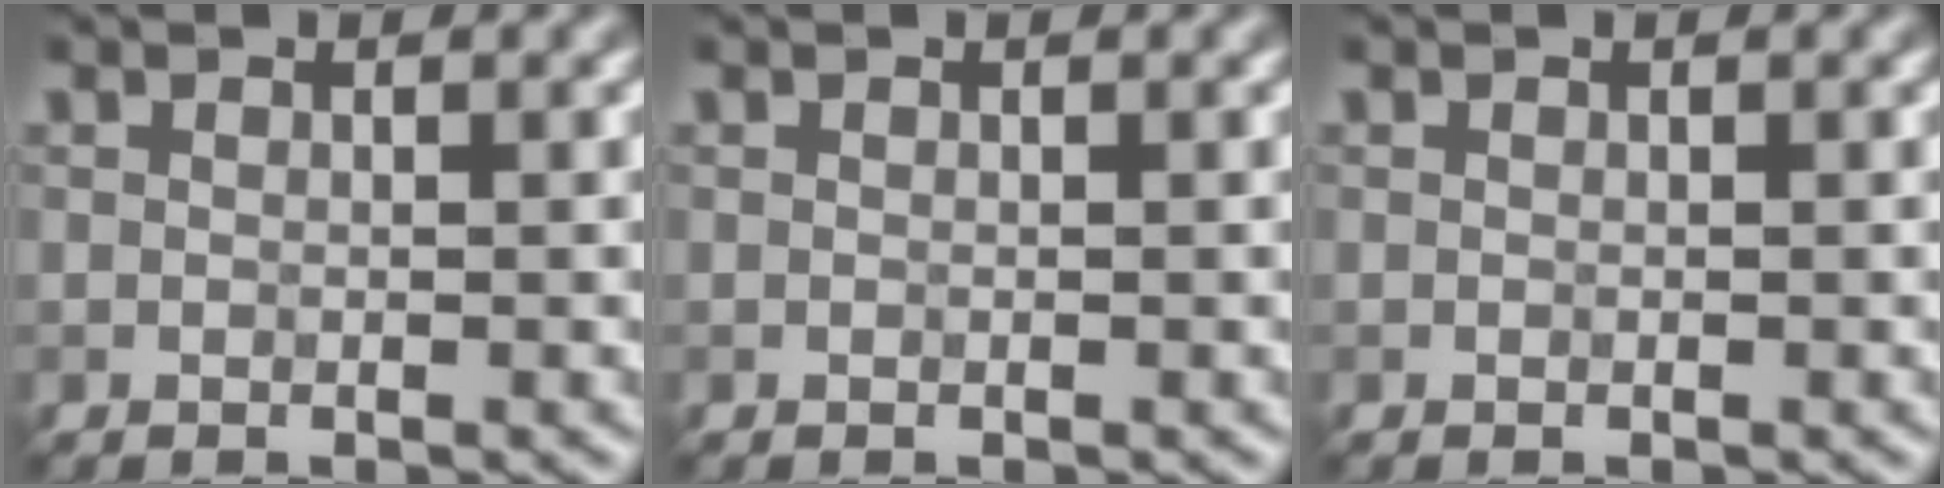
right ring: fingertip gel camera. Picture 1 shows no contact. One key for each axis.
{"total": 0.0}
{"total": 0.0}